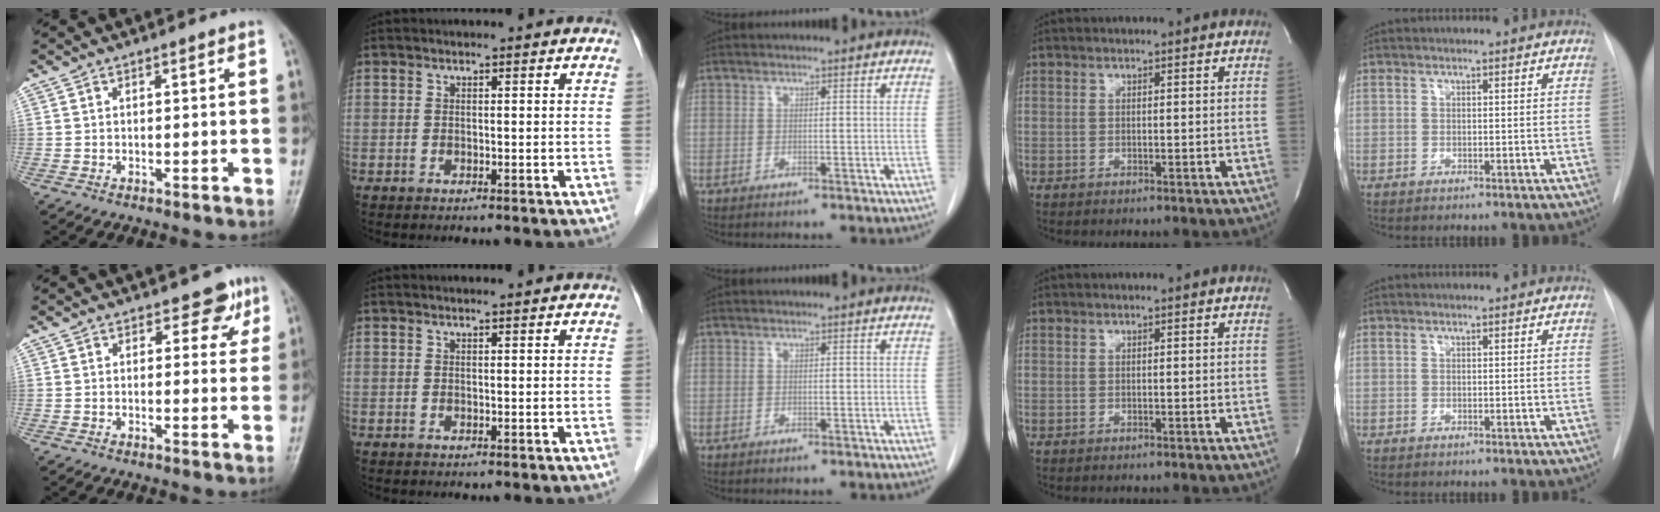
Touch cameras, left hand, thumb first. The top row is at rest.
{"thumb": {"total": 4.2, "force": [2.6, 2.9, 1.6], "torque": [0.014, -0.011, 0.028]}, "index": {"total": 1.0, "force": [1.0, -0.1, 0.3], "torque": [-0.006, 0.006, 0.017]}}